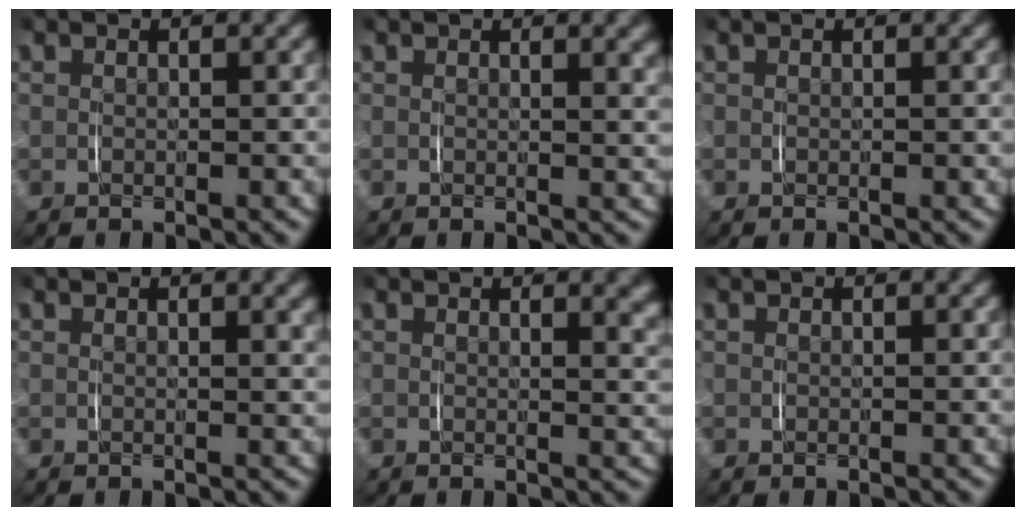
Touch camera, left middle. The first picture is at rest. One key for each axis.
{"total": 1.7, "fx": 1.2, "fy": 0.1, "fz": 1.2, "tx": -0.010, "ty": 0.003, "tz": 0.014}
{"total": 0.0}
{"total": 1.3, "fx": 0.9, "fy": 0.1, "fz": 1.0, "tx": -0.008, "ty": 0.003, "tz": 0.011}
{"total": 2.5, "fx": 1.8, "fy": 0.5, "fz": 1.6, "tx": -0.014, "ty": -0.001, "tz": 0.024}
{"total": 0.0}